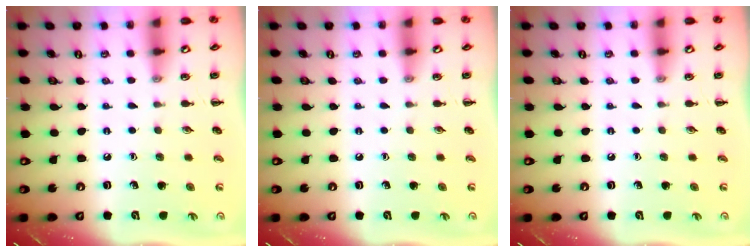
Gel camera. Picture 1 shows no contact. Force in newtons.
{"total": 0.0}
{"total": 0.0}